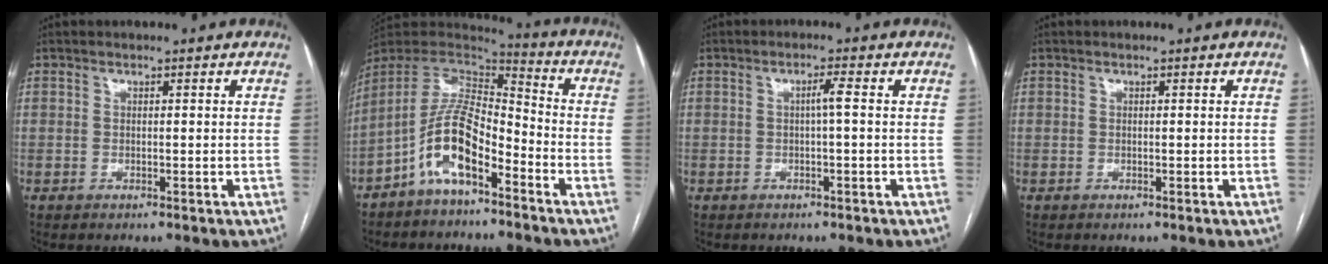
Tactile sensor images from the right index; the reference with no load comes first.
{"total": 11.6, "force": [-6.2, 4.0, 9.0], "torque": [-0.179, 0.023, -0.115]}
{"total": 1.9, "force": [0.0, -0.2, 1.9], "torque": [-0.031, 0.003, 0.001]}
{"total": 0.0}